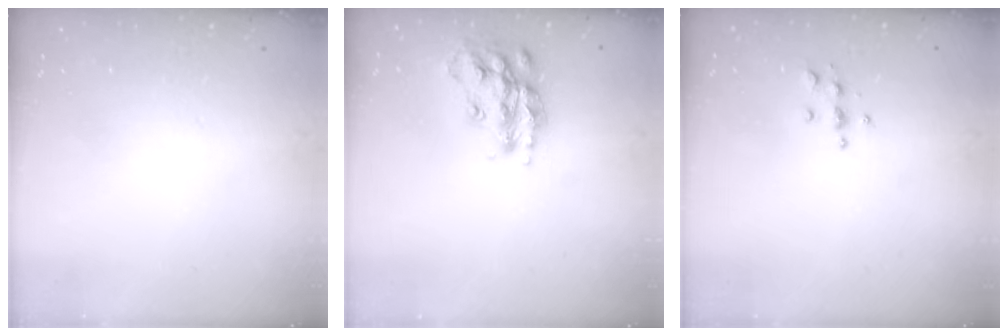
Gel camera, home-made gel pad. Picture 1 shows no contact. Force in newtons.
{"total": 15.9, "press": 15.8, "slide": 1.0}
{"total": 3.9, "press": 3.9, "slide": 0.5}